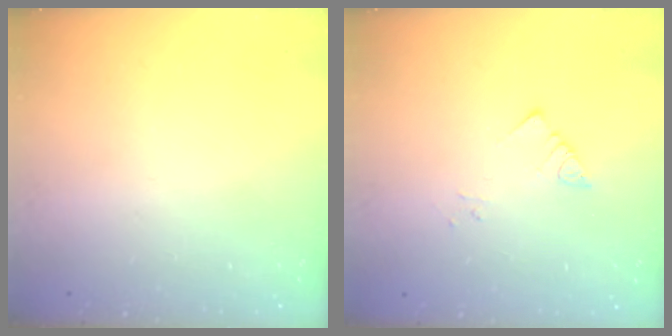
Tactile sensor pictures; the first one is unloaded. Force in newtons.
{"total": 2.8, "press": 2.8, "slide": 0.2}